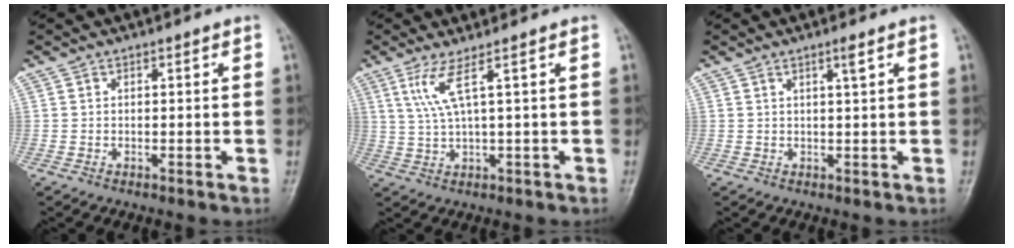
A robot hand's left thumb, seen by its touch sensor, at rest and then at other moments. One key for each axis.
{"total": 4.6, "fx": 2.1, "fy": -0.3, "fz": 4.1, "tx": -0.105, "ty": -0.008, "tz": 0.054}
{"total": 1.8, "fx": 0.9, "fy": -0.2, "fz": 1.5, "tx": -0.028, "ty": -0.005, "tz": 0.018}